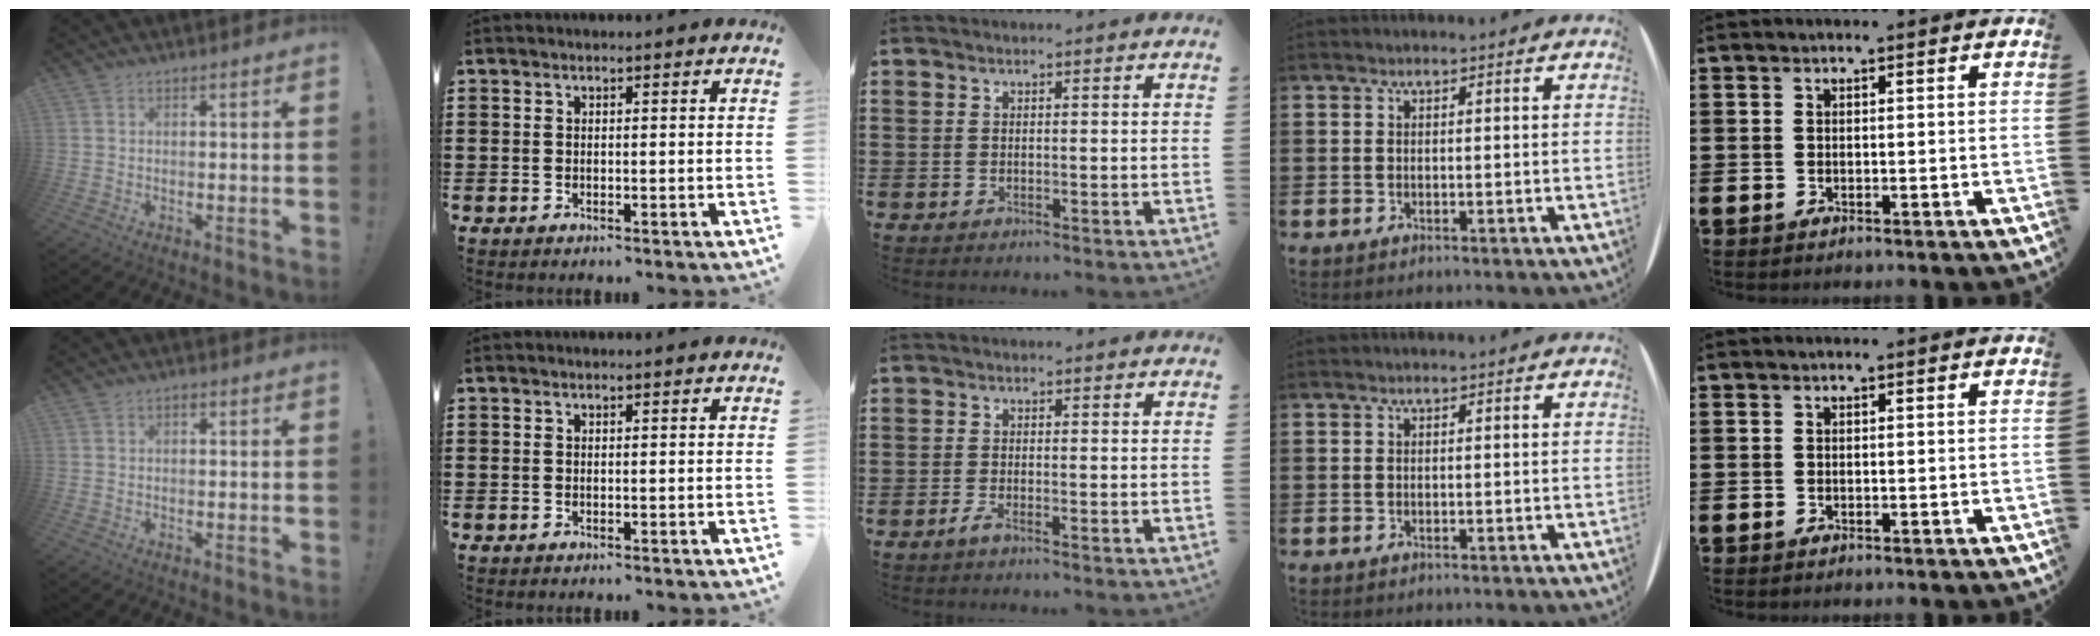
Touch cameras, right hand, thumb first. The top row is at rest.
{"thumb": {"total": 0.6, "force": [-0.2, 0.4, 0.5], "torque": [-0.011, 0.004, -0.004]}, "middle": {"total": 1.2, "force": [-0.7, 0.1, 0.9], "torque": [-0.017, -0.002, -0.012]}}